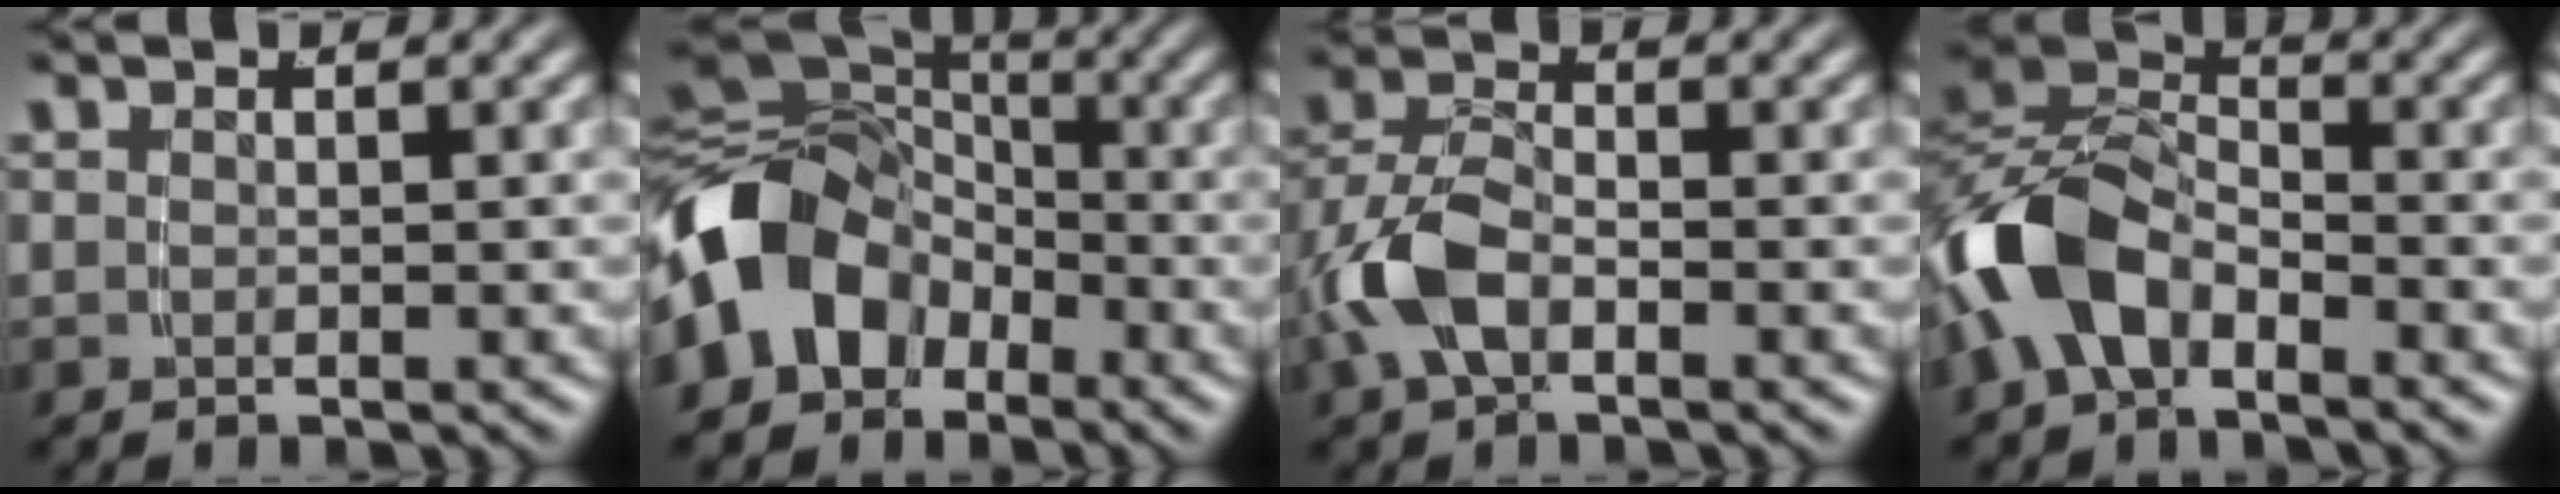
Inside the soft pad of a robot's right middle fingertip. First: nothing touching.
{"total": 9.0, "force": [-2.3, 7.1, 5.0], "torque": [-0.114, -0.012, -0.041]}
{"total": 3.8, "force": [-1.5, 2.1, 2.8], "torque": [-0.074, -0.008, -0.021]}
{"total": 6.0, "force": [-2.2, 4.1, 3.8], "torque": [-0.091, -0.002, -0.040]}